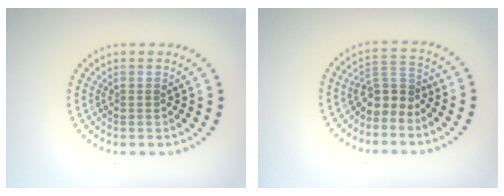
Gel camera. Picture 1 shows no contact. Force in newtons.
{"total": 2.8, "press": 2.0, "slide": 1.9}